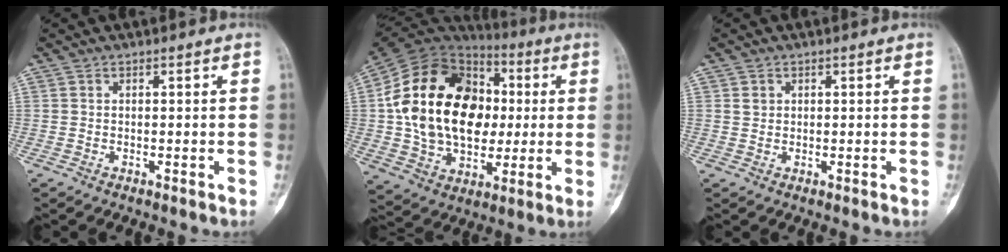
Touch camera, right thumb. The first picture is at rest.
{"total": 27.2, "force": [2.3, 18.6, 19.7], "torque": [-0.356, 0.018, 0.044]}
{"total": 1.2, "force": [0.5, 1.1, 0.4], "torque": [0.000, 0.000, 0.008]}